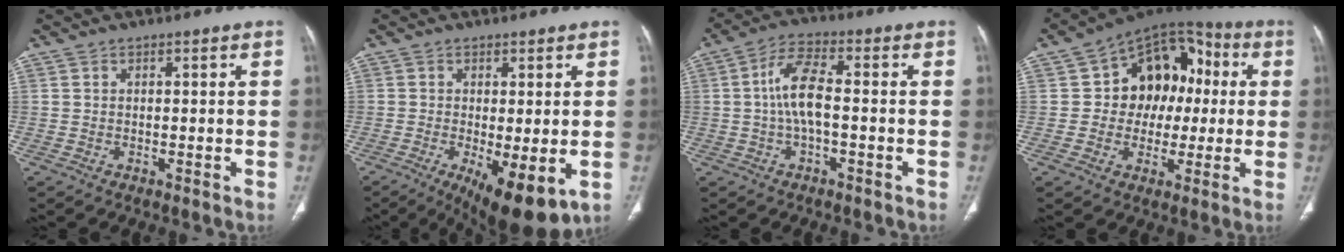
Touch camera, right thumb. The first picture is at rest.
{"total": 11.5, "force": [-3.6, 4.0, 10.1], "torque": [-0.152, -0.022, -0.043]}
{"total": 7.7, "force": [-0.5, 2.9, 7.1], "torque": [-0.154, 0.022, -0.015]}
{"total": 16.0, "force": [1.3, 12.2, 10.2], "torque": [-0.086, 0.033, 0.012]}